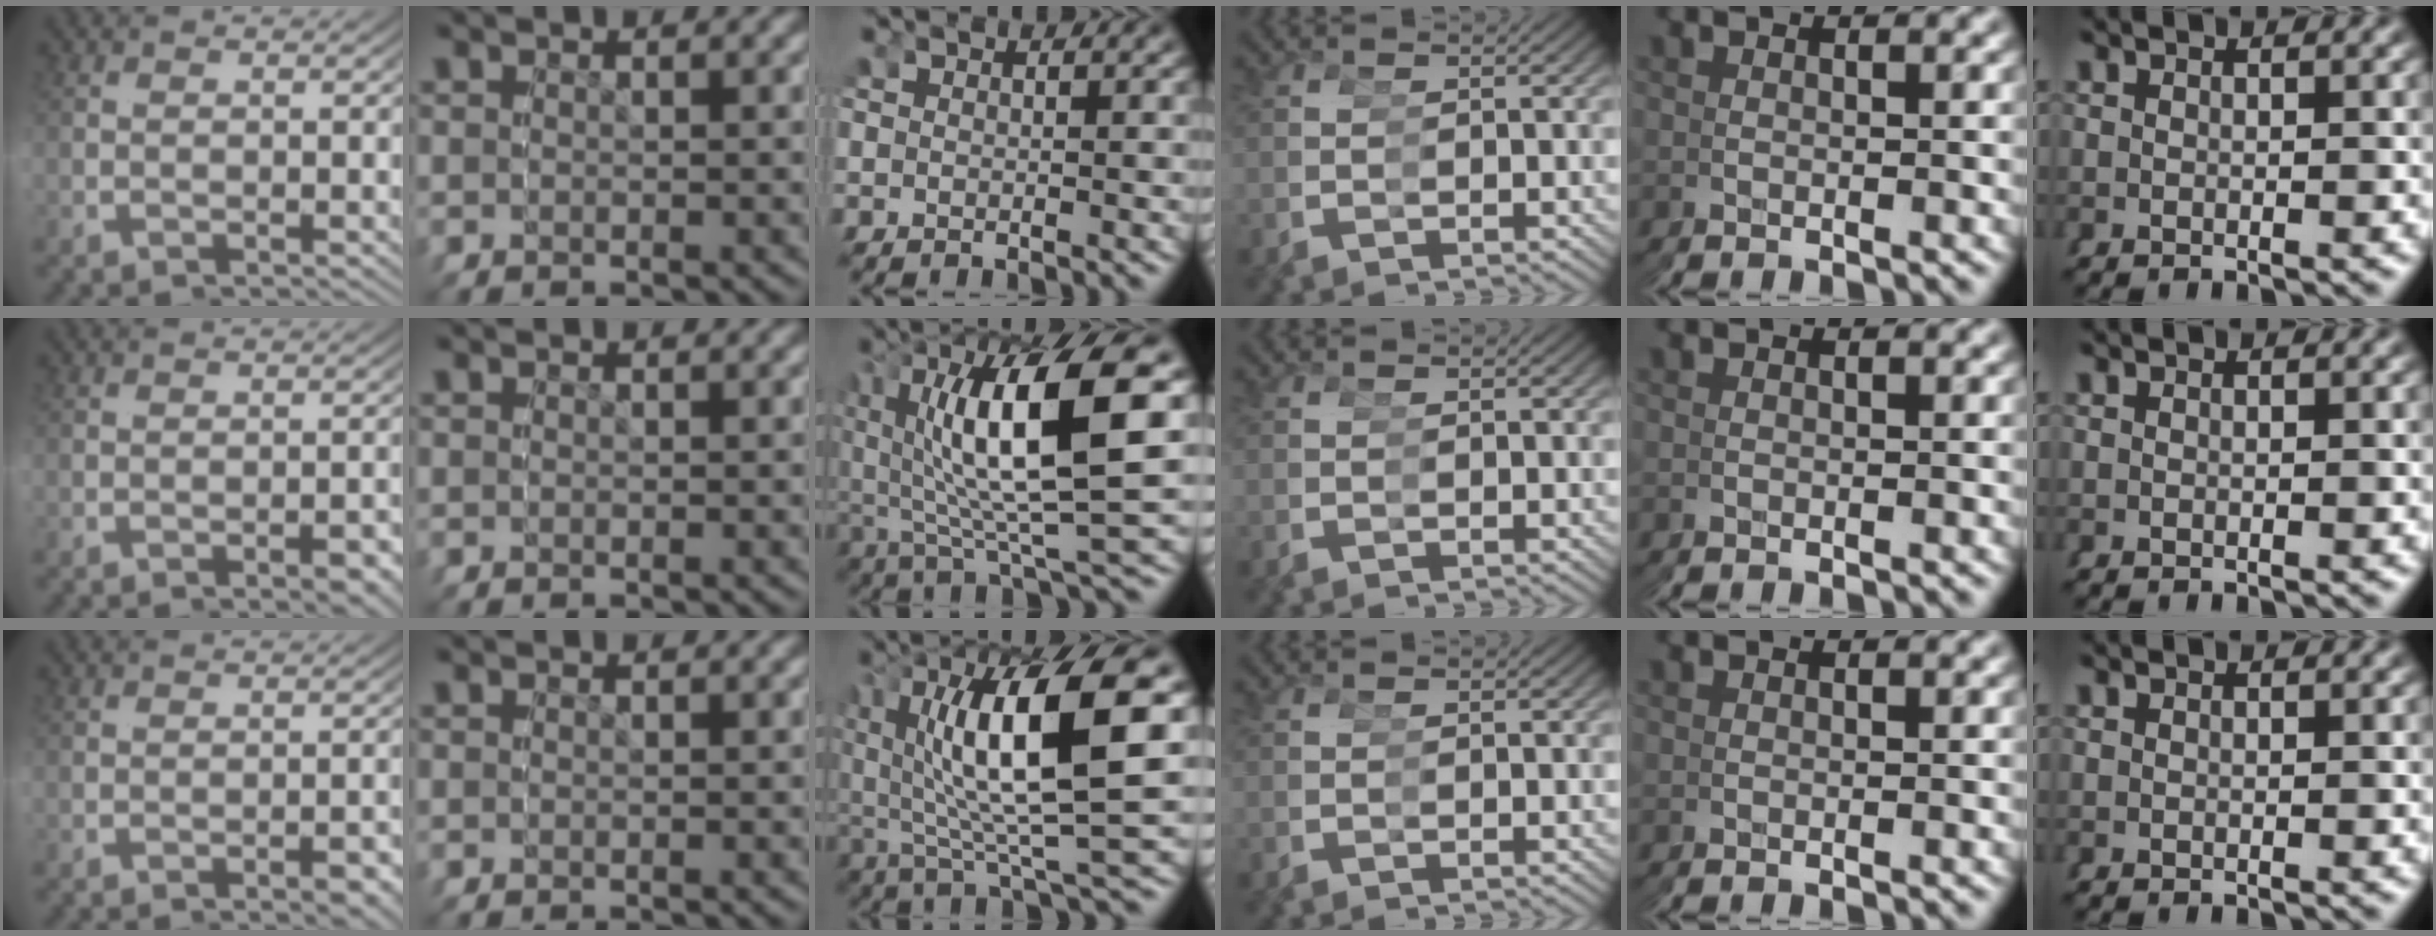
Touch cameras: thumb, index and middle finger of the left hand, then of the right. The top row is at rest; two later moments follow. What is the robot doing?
{"motion": "grasp_and_lifting", "object": "cubes"}